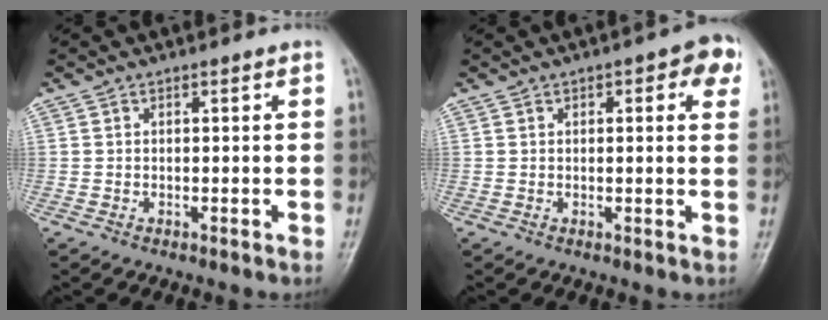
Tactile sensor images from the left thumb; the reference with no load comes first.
{"total": 6.1, "force": [2.5, 2.3, 5.1], "torque": [-0.041, 0.003, 0.022]}